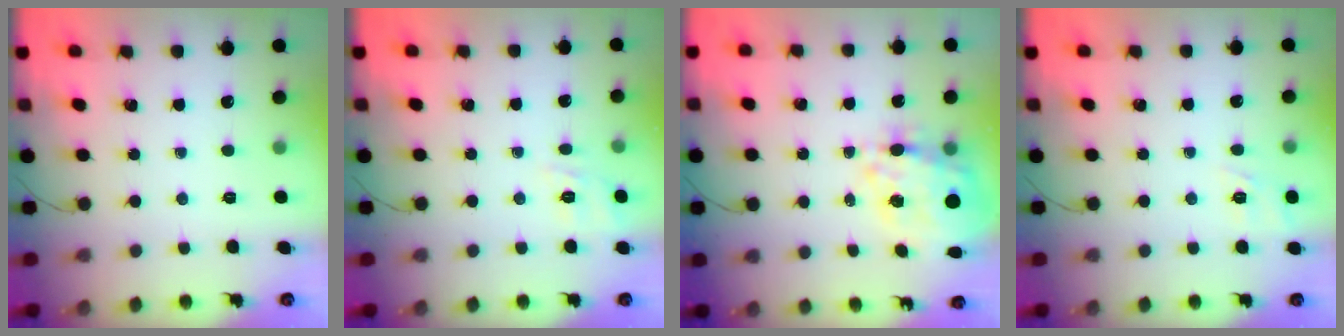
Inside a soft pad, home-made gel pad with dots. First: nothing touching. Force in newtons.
{"total": 2.4, "press": 1.4, "slide": 2.0}
{"total": 16.3, "press": 15.7, "slide": 4.3}
{"total": 2.4, "press": 1.8, "slide": 1.5}